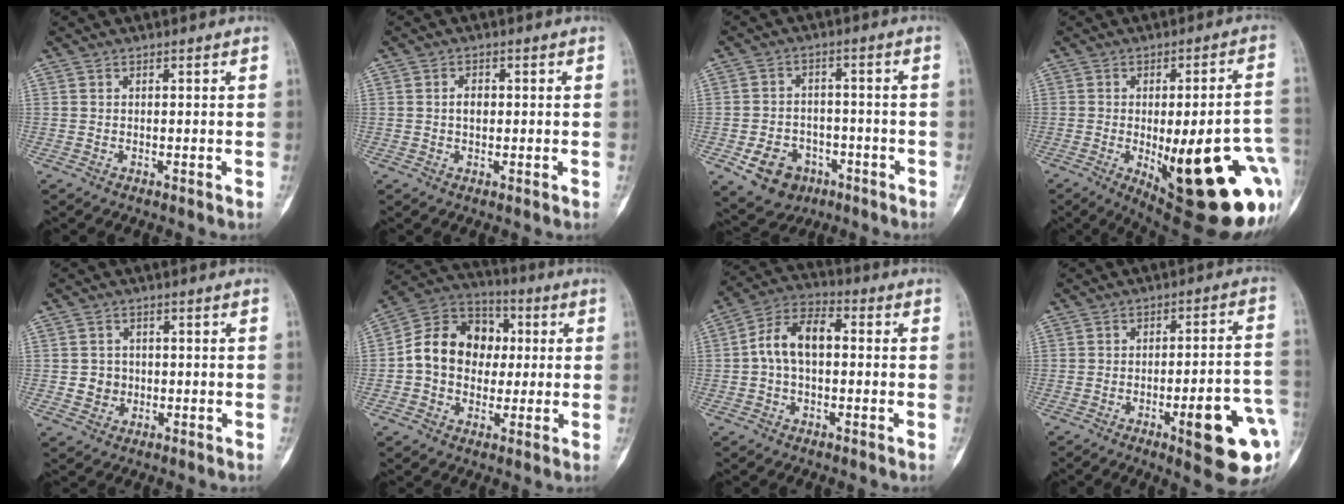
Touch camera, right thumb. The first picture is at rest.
{"total": 2.2, "force": [0.2, 1.5, 1.6], "torque": [-0.022, 0.003, 0.003]}
{"total": 9.2, "force": [-4.1, 7.2, 4.0], "torque": [-0.045, 0.031, -0.056]}
{"total": 28.6, "force": [-7.3, 9.0, 26.2], "torque": [-0.264, -0.002, -0.075]}
{"total": 3.3, "force": [-0.3, 3.1, 1.0], "torque": [0.003, 0.006, -0.003]}
{"total": 15.2, "force": [0.5, 12.4, 8.8], "torque": [-0.112, 0.032, -0.001]}
{"total": 9.9, "force": [0.2, 5.9, 7.9], "torque": [-0.144, 0.033, -0.006]}
{"total": 15.7, "force": [-5.4, 3.4, 14.3], "torque": [-0.150, 0.026, -0.064]}